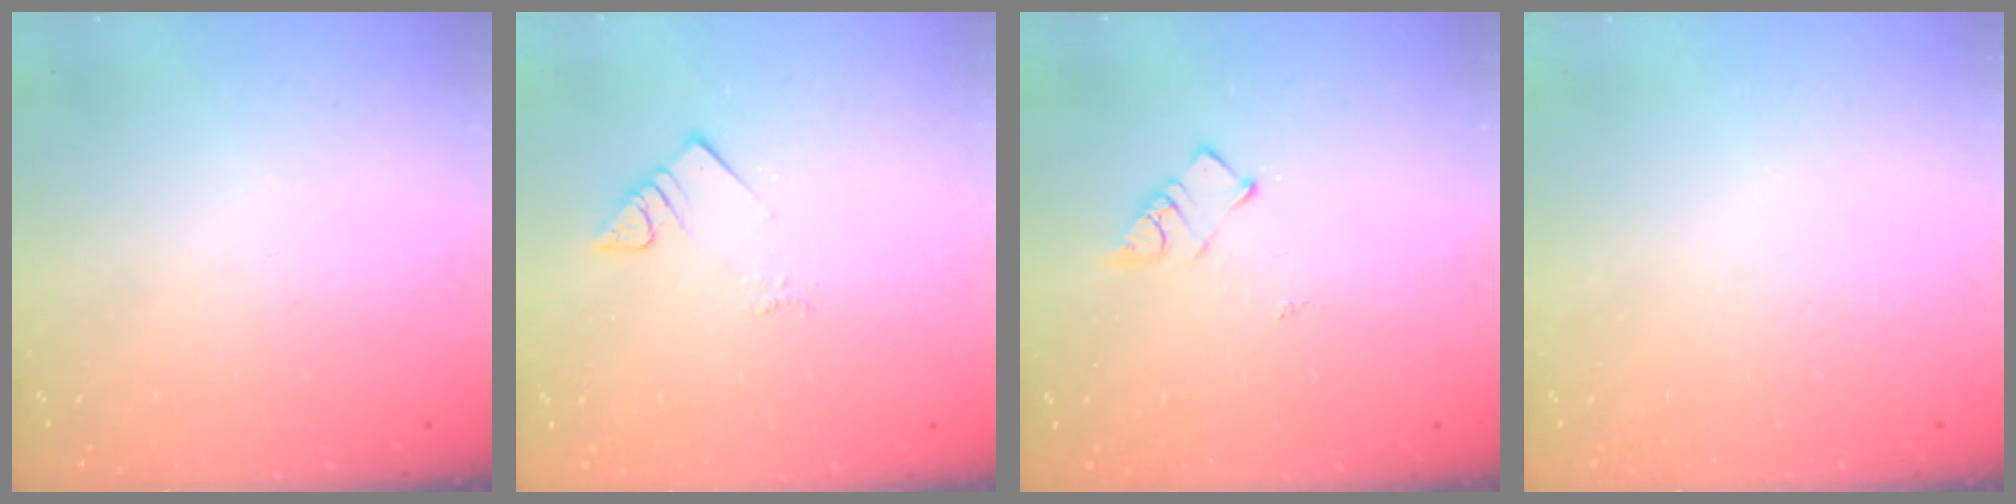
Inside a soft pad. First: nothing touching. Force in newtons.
{"total": 4.7, "press": 4.7, "slide": 0.4}
{"total": 4.3, "press": 4.3, "slide": 0.1}
{"total": 0.0}